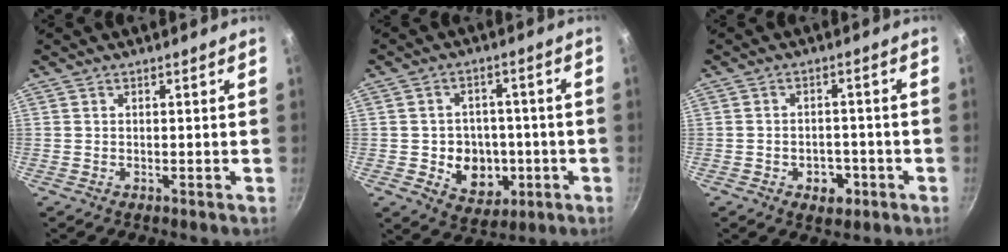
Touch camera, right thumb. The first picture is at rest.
{"total": 10.1, "force": [-2.2, 8.4, 5.1], "torque": [-0.033, 0.013, -0.020]}
{"total": 5.2, "force": [-2.2, 3.6, 3.0], "torque": [-0.024, 0.015, -0.026]}